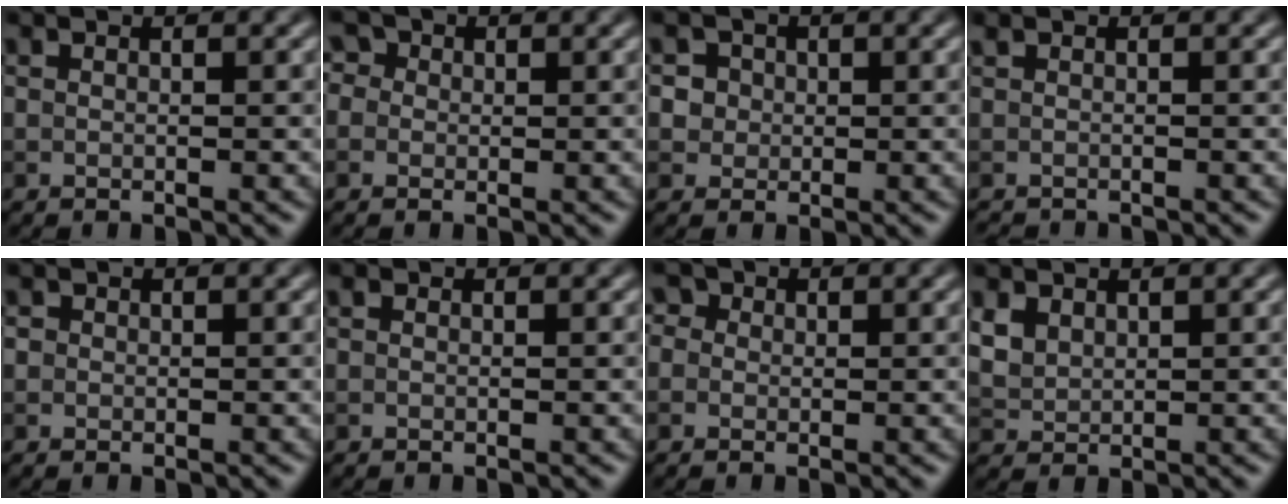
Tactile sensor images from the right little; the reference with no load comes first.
{"total": 3.2, "force": [1.3, 2.6, 1.2], "torque": [-0.003, 0.022, -0.008]}
{"total": 3.5, "force": [1.1, 3.0, 1.3], "torque": [-0.012, 0.017, 0.011]}
{"total": 0.7, "force": [-0.6, 0.2, 0.0], "torque": [0.000, -0.007, -0.012]}
{"total": 0.6, "force": [0.1, 0.6, 0.1], "torque": [0.004, -0.002, -0.001]}
{"total": 0.0}
{"total": 2.9, "force": [1.2, 2.4, 1.2], "torque": [-0.003, 0.020, -0.012]}
{"total": 2.4, "force": [1.2, 1.7, 1.2], "torque": [-0.034, 0.000, 0.024]}